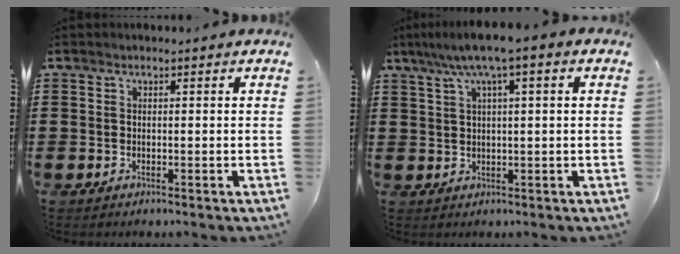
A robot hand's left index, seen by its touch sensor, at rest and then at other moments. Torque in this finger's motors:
{"motor_torque": [1.82, -0.32, 0.84, 0.21]}